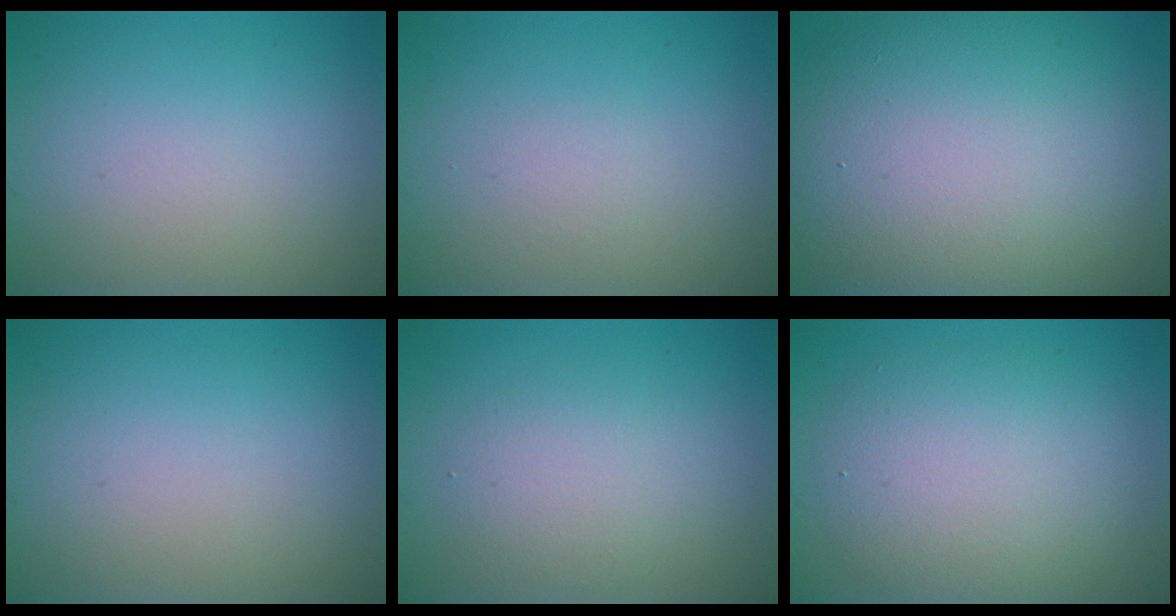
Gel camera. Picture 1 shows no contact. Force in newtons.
{"total": 0.0}
{"total": 15.8, "press": 15.8, "slide": 0.9}
{"total": 0.0}
{"total": 2.6, "press": 2.6, "slide": 0.1}
{"total": 5.9, "press": 5.9, "slide": 0.5}